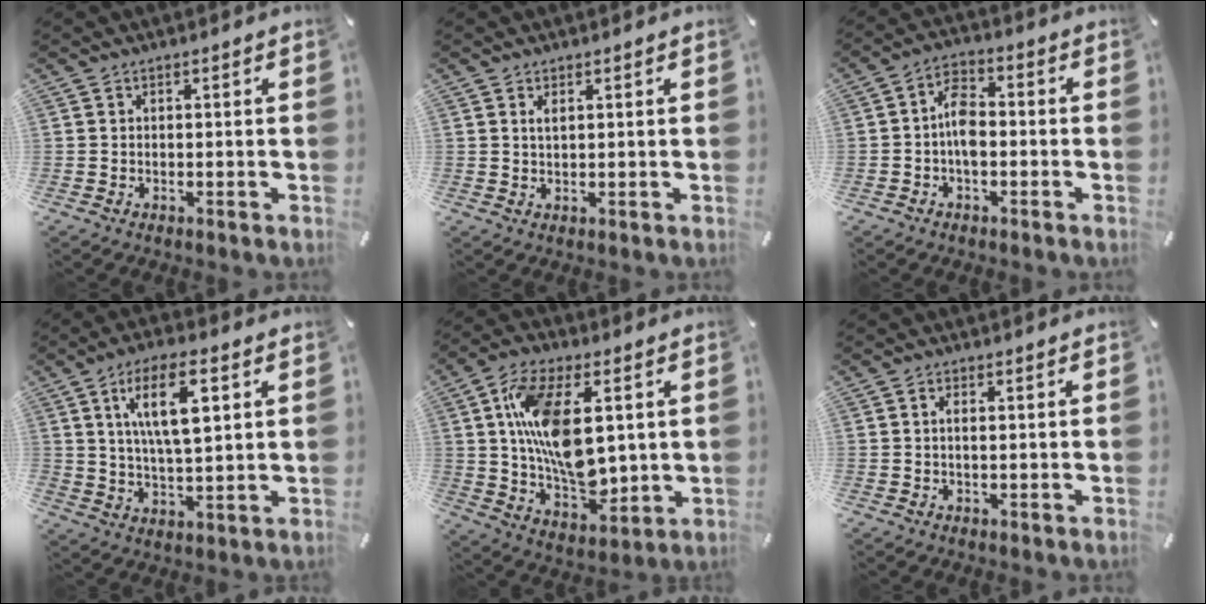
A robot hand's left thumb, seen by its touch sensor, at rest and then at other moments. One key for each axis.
{"total": 1.4, "fx": 0.7, "fy": 0.5, "fz": 1.2, "tx": -0.025, "ty": 0.000, "tz": 0.011}
{"total": 6.6, "fx": -1.4, "fy": 3.7, "fz": 5.2, "tx": -0.102, "ty": 0.013, "tz": -0.025}
{"total": 12.6, "fx": 5.0, "fy": 4.8, "fz": 10.6, "tx": -0.194, "ty": 0.001, "tz": 0.082}
{"total": 16.8, "fx": 3.3, "fy": 9.6, "fz": 13.4, "tx": -0.250, "ty": -0.001, "tz": 0.060}
{"total": 1.3, "fx": 0.2, "fy": 0.3, "fz": 1.3, "tx": -0.025, "ty": -0.001, "tz": 0.002}